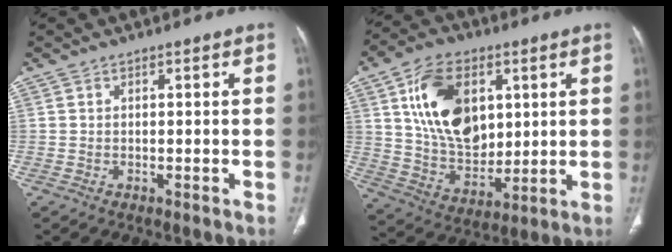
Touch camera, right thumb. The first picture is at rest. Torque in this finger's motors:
{"motor_torque": [1.55, 2.65, 1.53, 0.01, 0.18]}